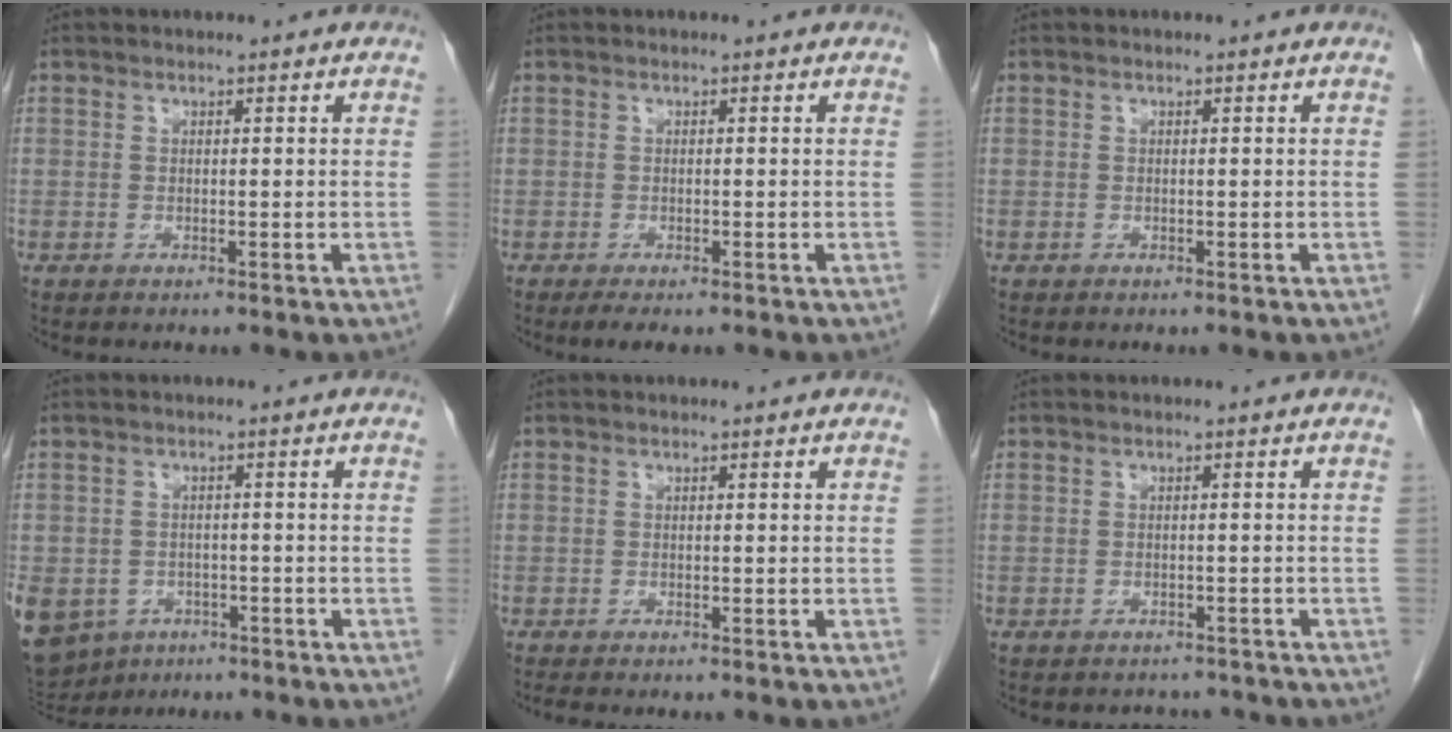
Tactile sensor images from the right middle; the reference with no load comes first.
{"total": 2.3, "force": [-1.7, 0.7, 1.5], "torque": [-0.027, -0.008, -0.024]}
{"total": 0.0}
{"total": 14.2, "force": [-7.4, 11.1, 5.0], "torque": [-0.157, -0.007, -0.096]}
{"total": 0.6, "force": [-0.6, -0.1, 0.2], "torque": [-0.006, 0.000, -0.010]}
{"total": 3.2, "force": [-2.9, 1.2, -0.2], "torque": [0.002, 0.000, -0.038]}